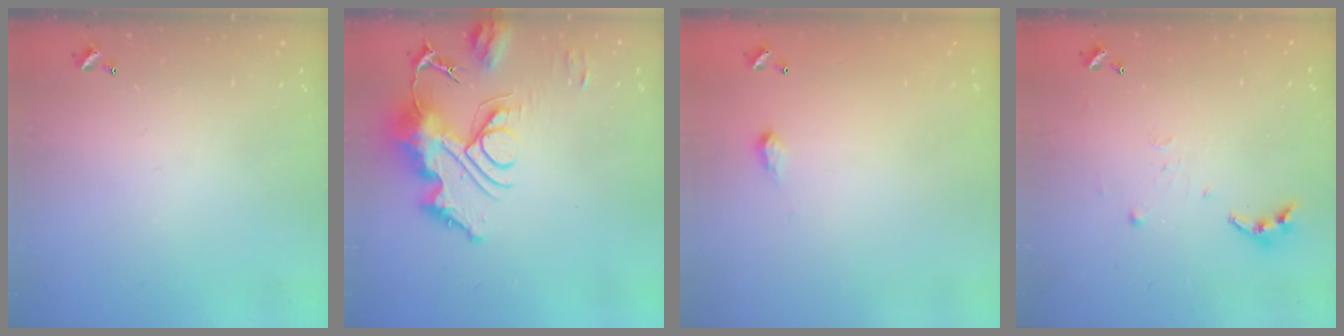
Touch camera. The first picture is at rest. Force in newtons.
{"total": 15.1, "press": 15.0, "slide": 1.8}
{"total": 2.0, "press": 2.0, "slide": 0.3}
{"total": 4.9, "press": 4.8, "slide": 0.5}